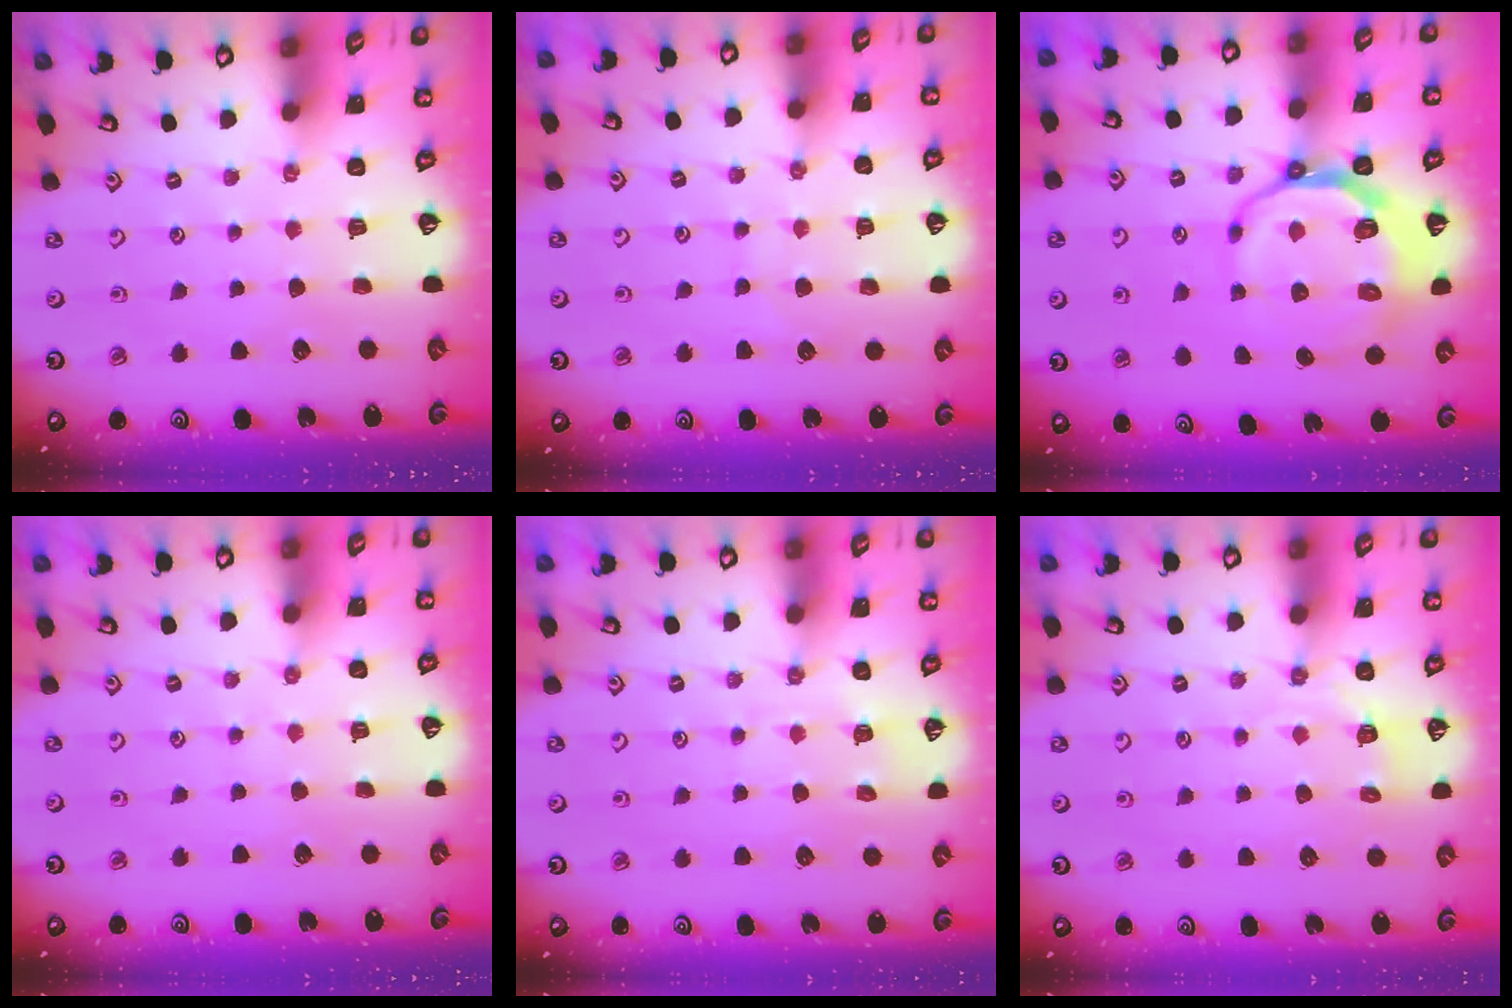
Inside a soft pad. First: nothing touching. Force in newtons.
{"total": 6.2, "press": 6.2, "slide": 0.5}
{"total": 10.1, "press": 9.4, "slide": 3.6}
{"total": 4.3, "press": 4.3, "slide": 0.3}
{"total": 5.4, "press": 5.4, "slide": 0.8}
{"total": 4.1, "press": 3.8, "slide": 1.5}